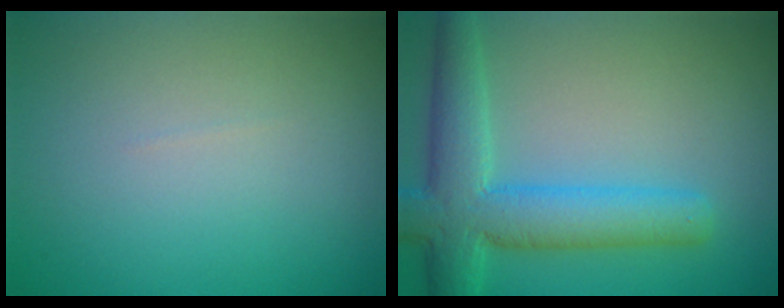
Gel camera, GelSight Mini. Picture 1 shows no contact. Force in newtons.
{"total": 6.9, "press": 6.9, "slide": 0.2}